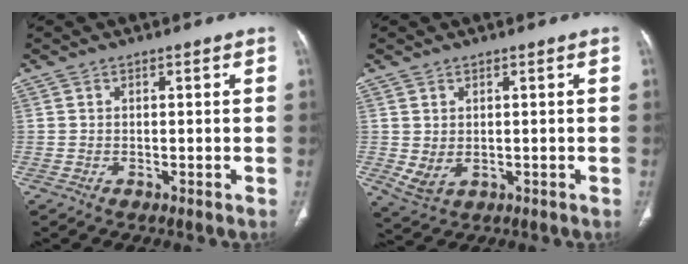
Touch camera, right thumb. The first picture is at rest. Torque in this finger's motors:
{"motor_torque": [-0.16, 0.21, 0.19, 0.46, 0.14]}